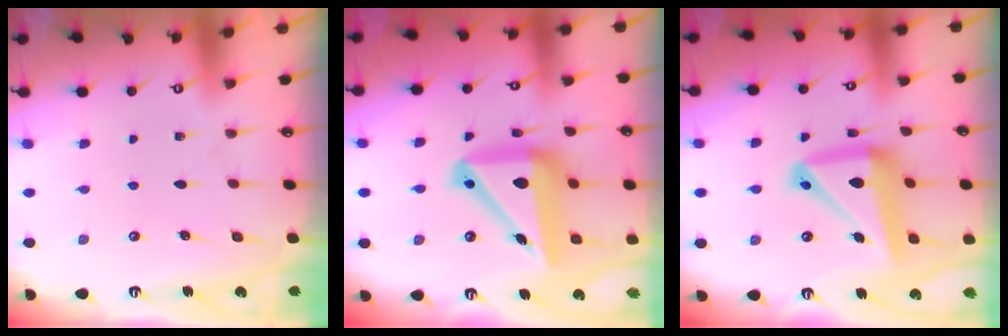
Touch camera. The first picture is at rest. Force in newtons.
{"total": 17.5, "press": 17.3, "slide": 2.3}
{"total": 15.3, "press": 15.2, "slide": 1.9}